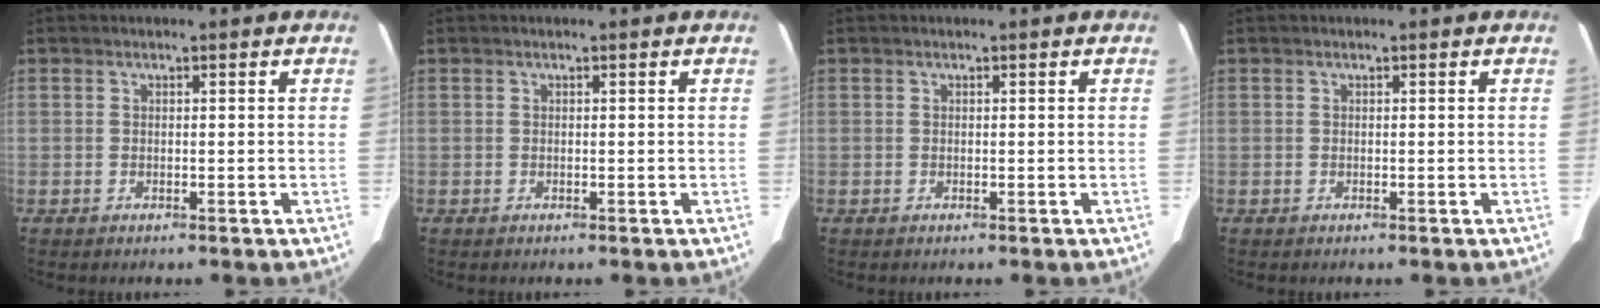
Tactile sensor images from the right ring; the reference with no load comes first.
{"total": 0.0}
{"total": 0.0}
{"total": 0.0}